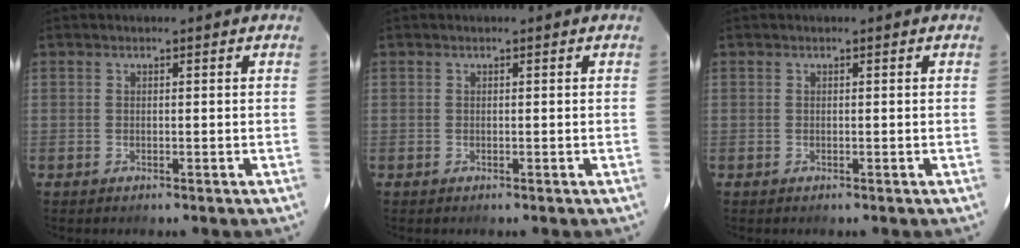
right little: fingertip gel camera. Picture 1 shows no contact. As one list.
[{"total": 0.0}, {"total": 0.0}]